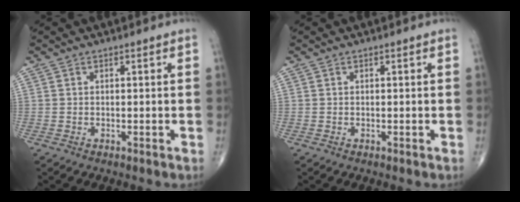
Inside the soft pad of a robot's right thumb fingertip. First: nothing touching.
{"total": 0.0}